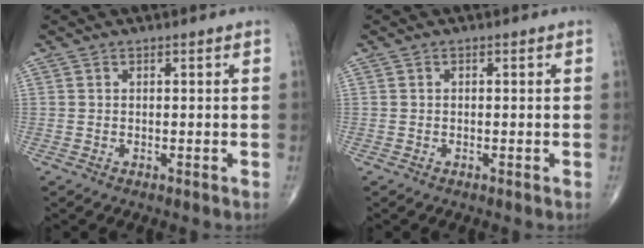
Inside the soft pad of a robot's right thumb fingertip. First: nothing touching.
{"total": 0.0}